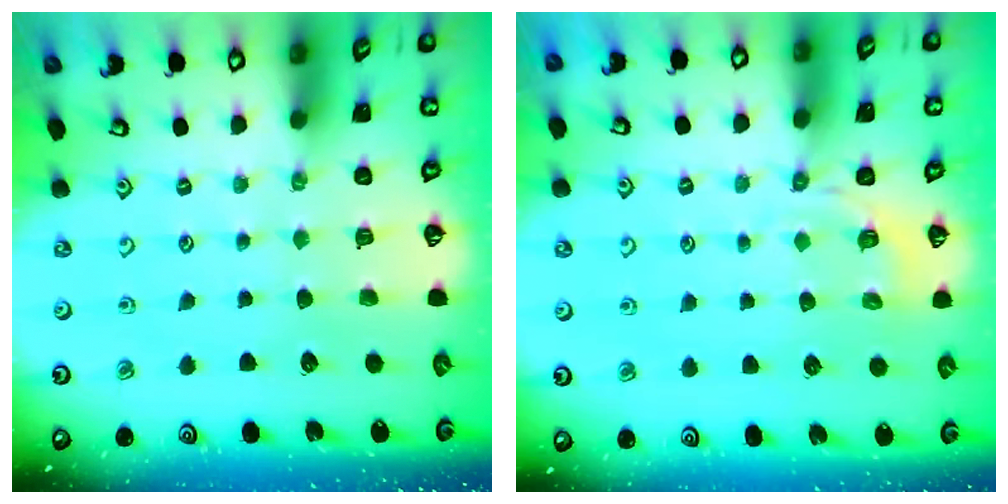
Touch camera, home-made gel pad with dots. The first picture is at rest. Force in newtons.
{"total": 2.9, "press": 2.2, "slide": 1.8}